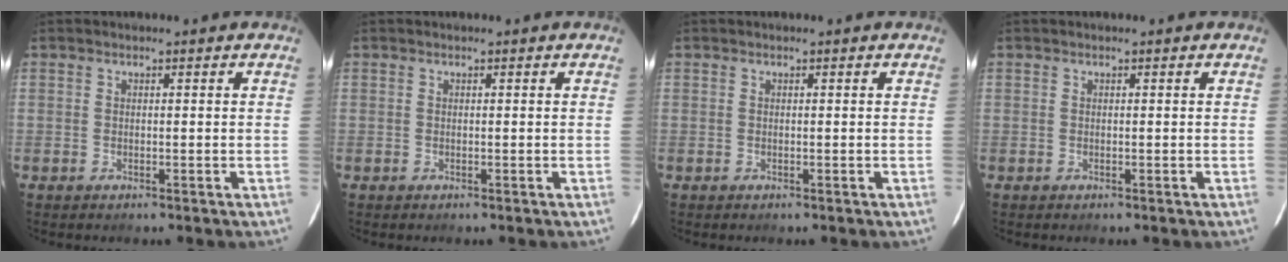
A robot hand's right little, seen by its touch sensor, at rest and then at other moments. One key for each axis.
{"total": 0.0}
{"total": 0.0}
{"total": 0.0}